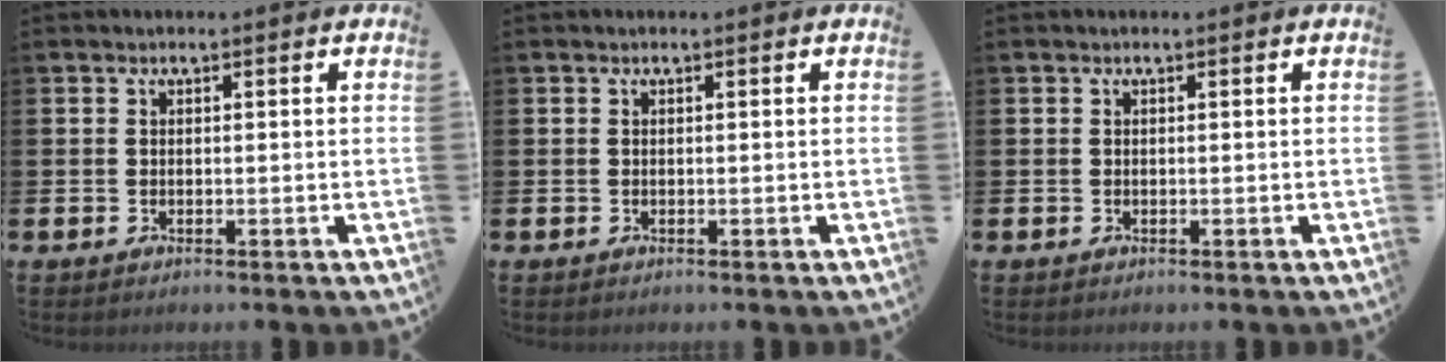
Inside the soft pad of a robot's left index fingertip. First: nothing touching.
{"total": 0.0}
{"total": 0.0}